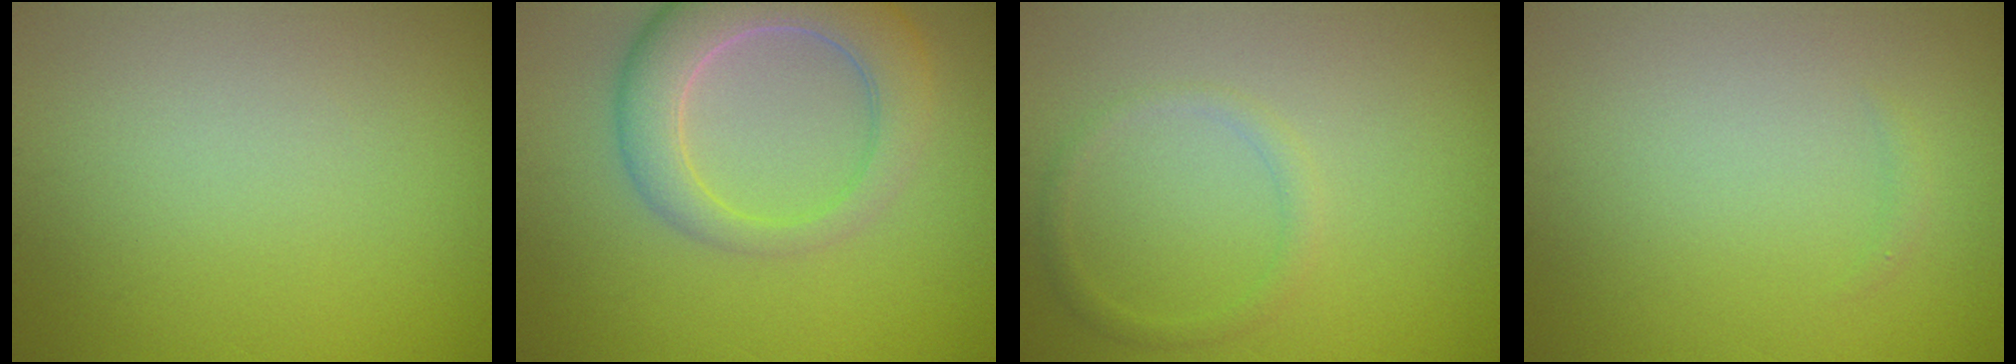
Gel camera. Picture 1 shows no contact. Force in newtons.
{"total": 6.6, "press": 6.5, "slide": 0.8}
{"total": 1.3, "press": 1.3, "slide": 0.1}
{"total": 0.5, "press": 0.5, "slide": 0.1}